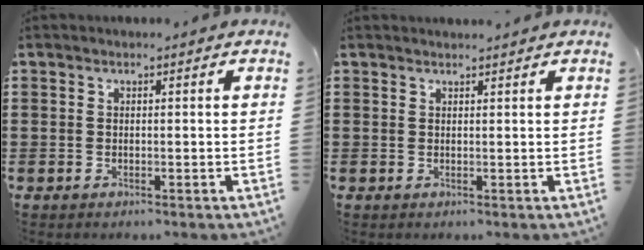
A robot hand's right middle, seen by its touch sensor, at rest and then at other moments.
{"total": 1.1, "force": [1.0, -0.2, 0.1], "torque": [-0.003, -0.002, 0.019]}